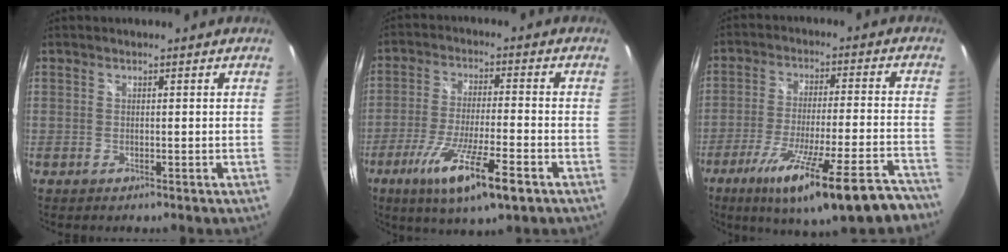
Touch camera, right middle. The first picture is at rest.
{"total": 13.9, "force": [-7.4, 1.9, 11.6], "torque": [-0.230, -0.035, -0.129]}
{"total": 22.9, "force": [-17.1, 3.7, 14.7], "torque": [-0.241, -0.054, -0.247]}